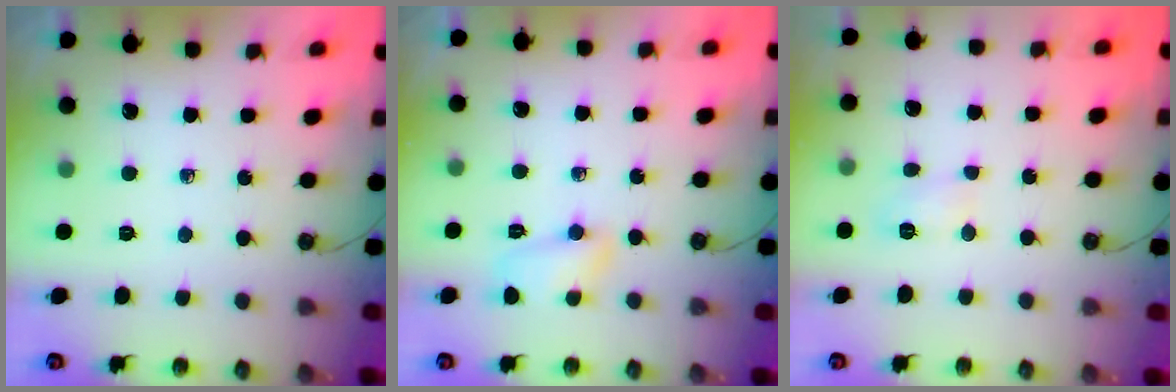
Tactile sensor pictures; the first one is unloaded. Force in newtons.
{"total": 8.2, "press": 5.7, "slide": 5.9}
{"total": 3.8, "press": 3.8, "slide": 0.3}